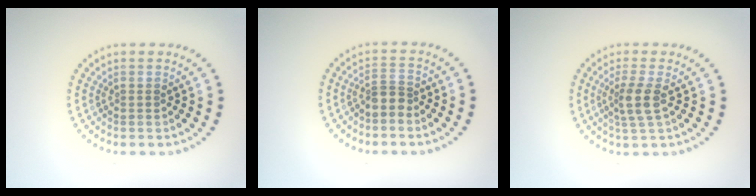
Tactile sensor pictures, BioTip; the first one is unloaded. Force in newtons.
{"total": 2.0, "press": 1.4, "slide": 1.4}
{"total": 2.4, "press": 2.0, "slide": 1.4}